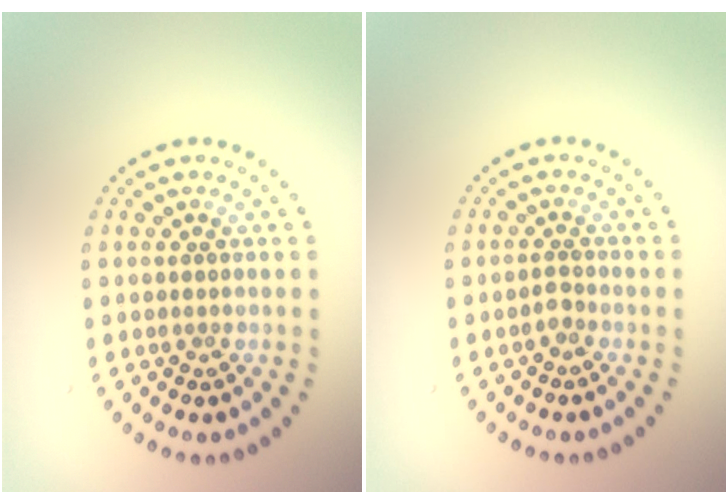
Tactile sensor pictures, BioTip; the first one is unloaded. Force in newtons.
{"total": 1.0, "press": 0.7, "slide": 0.6}